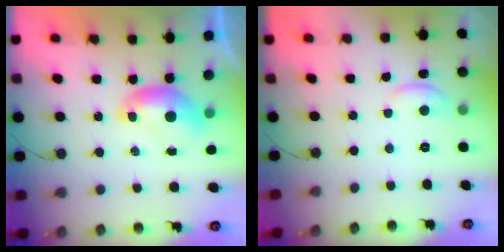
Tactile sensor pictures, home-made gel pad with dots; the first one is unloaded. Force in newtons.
{"total": 0.8, "press": 0.6, "slide": 0.5}